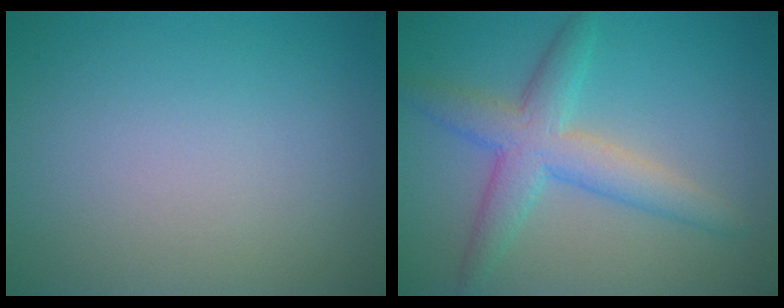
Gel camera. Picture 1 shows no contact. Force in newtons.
{"total": 4.8, "press": 4.8, "slide": 0.1}